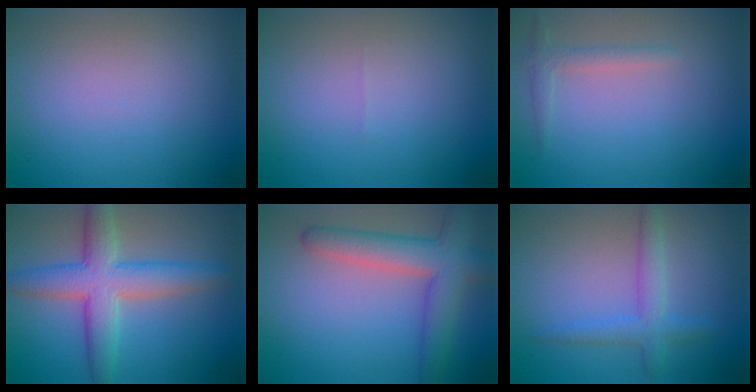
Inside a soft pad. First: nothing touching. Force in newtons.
{"total": 0.0}
{"total": 1.5, "press": 1.5, "slide": 0.1}
{"total": 6.7, "press": 6.6, "slide": 0.4}
{"total": 6.0, "press": 6.0, "slide": 0.2}
{"total": 2.9, "press": 2.9, "slide": 0.1}